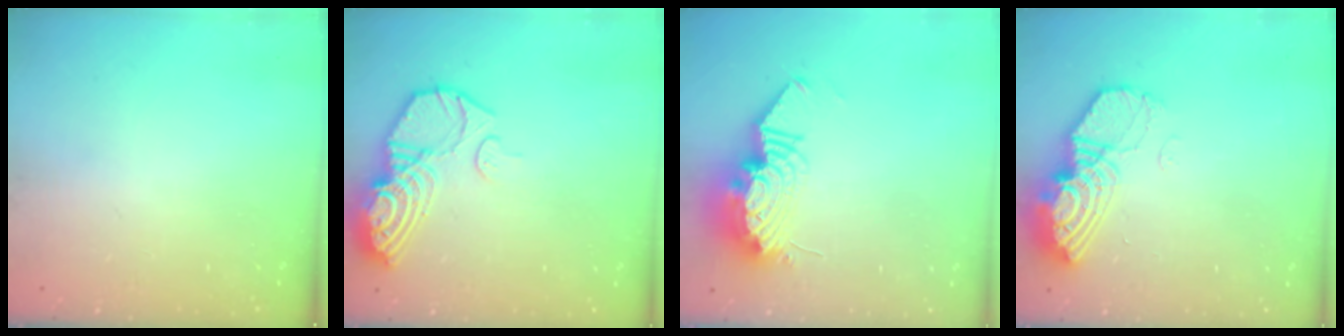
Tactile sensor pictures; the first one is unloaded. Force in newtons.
{"total": 13.5, "press": 13.5, "slide": 1.1}
{"total": 13.7, "press": 13.7, "slide": 1.0}
{"total": 12.9, "press": 12.9, "slide": 1.2}